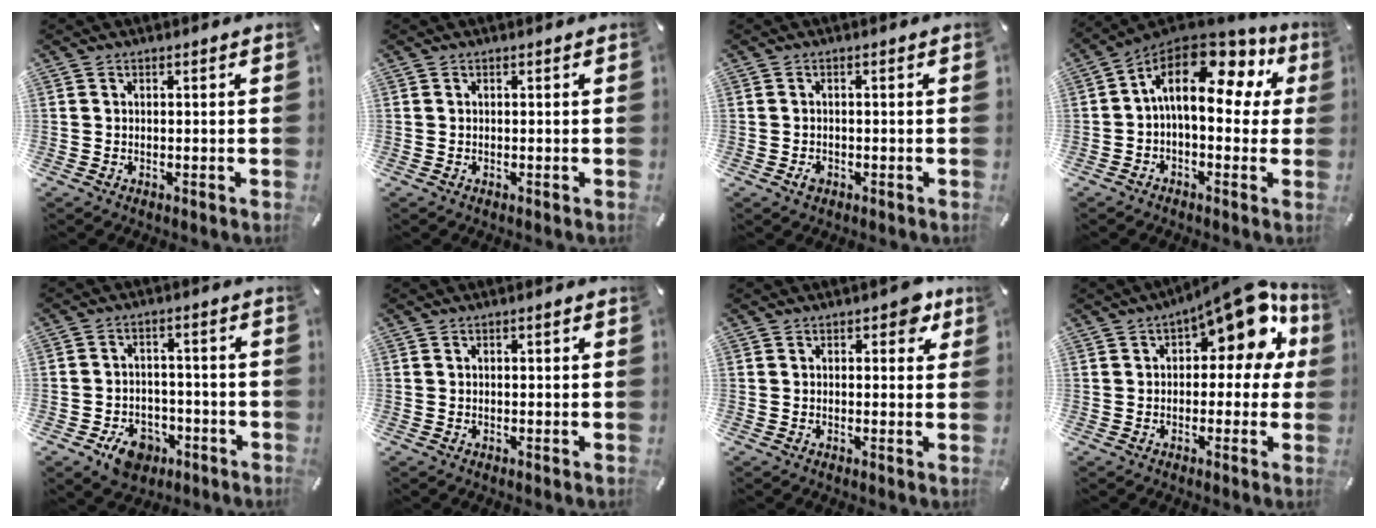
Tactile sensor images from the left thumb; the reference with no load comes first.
{"total": 0.0}
{"total": 1.5, "force": [-0.6, 1.1, 0.9], "torque": [-0.017, 0.003, -0.012]}
{"total": 17.2, "force": [4.9, 9.0, 13.9], "torque": [-0.234, -0.024, 0.078]}
{"total": 8.2, "force": [-4.6, 5.7, 3.6], "torque": [-0.059, 0.029, -0.082]}
{"total": 0.7, "force": [0.1, 0.2, 0.7], "torque": [-0.012, 0.003, 0.000]}
{"total": 3.9, "force": [1.7, 2.2, 2.7], "torque": [-0.019, -0.005, 0.021]}
{"total": 13.4, "force": [6.1, 6.3, 10.2], "torque": [-0.137, -0.038, 0.102]}